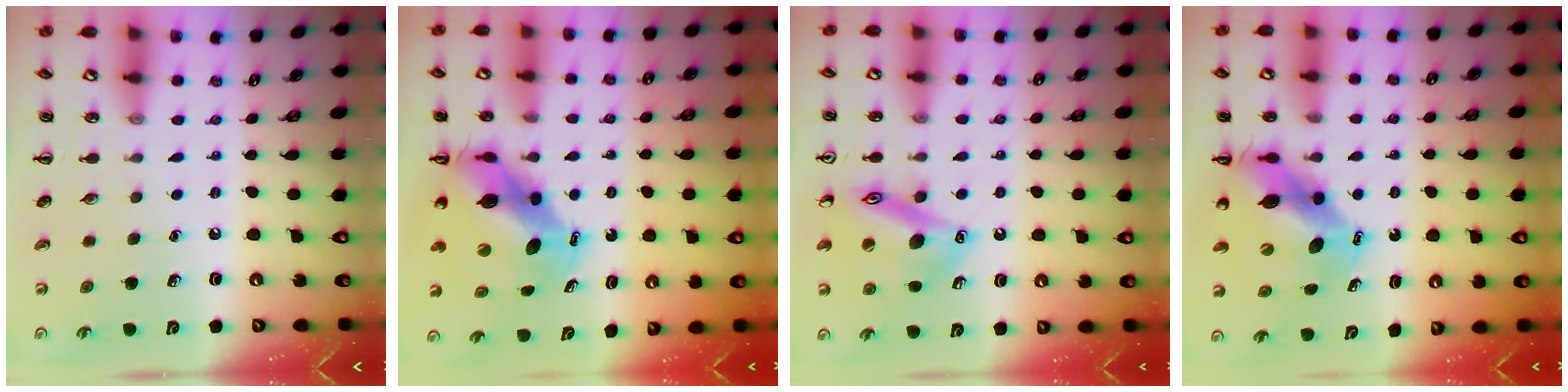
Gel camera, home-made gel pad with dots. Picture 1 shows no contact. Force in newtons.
{"total": 10.0, "press": 9.7, "slide": 2.7}
{"total": 16.8, "press": 16.7, "slide": 1.8}
{"total": 11.1, "press": 10.7, "slide": 3.2}